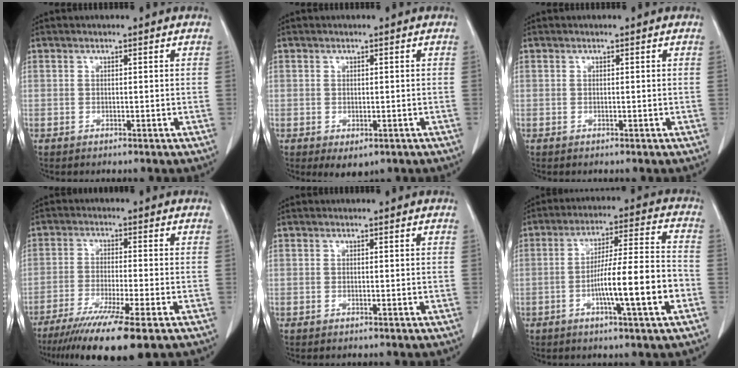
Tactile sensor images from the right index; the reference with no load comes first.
{"total": 2.4, "force": [-1.0, 1.7, 1.5], "torque": [-0.014, -0.002, -0.001]}
{"total": 0.0}
{"total": 12.4, "force": [-8.5, 0.1, 9.0], "torque": [-0.154, -0.037, -0.138]}
{"total": 0.0}
{"total": 13.0, "force": [-4.2, 0.2, 12.3], "torque": [-0.204, 0.006, -0.069]}